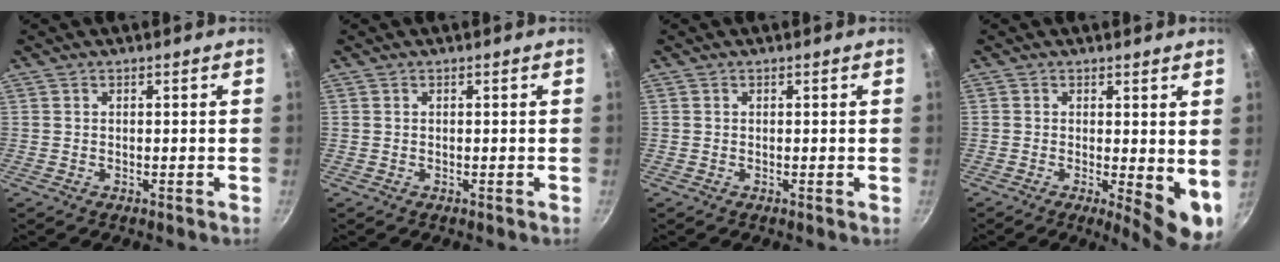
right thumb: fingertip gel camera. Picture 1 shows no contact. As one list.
[{"total": 0.0}, {"total": 0.0}, {"total": 7.8, "force": [-0.3, 2.6, 7.3], "torque": [-0.085, -0.014, -0.001]}]